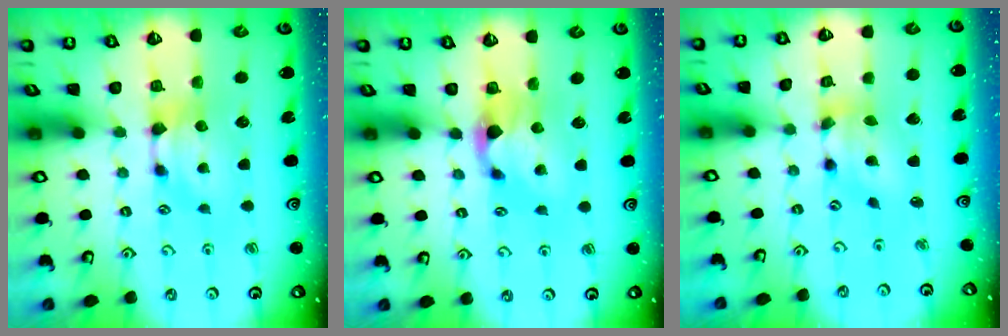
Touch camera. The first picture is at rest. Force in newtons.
{"total": 1.2, "press": 0.1, "slide": 1.2}
{"total": 4.8, "press": 4.4, "slide": 2.0}